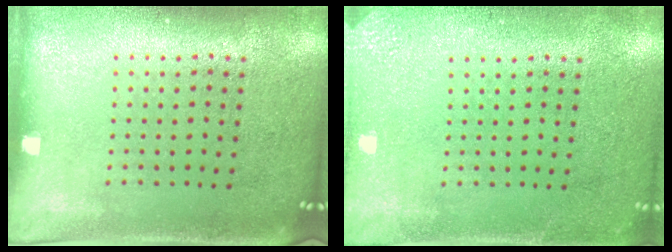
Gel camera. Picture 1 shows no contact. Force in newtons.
{"total": 2.4, "press": 2.4, "slide": 0.3}